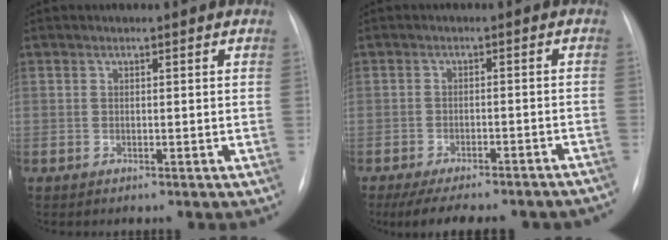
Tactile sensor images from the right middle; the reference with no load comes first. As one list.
[{"total": 17.2, "force": [-15.1, 3.7, 7.4], "torque": [-0.104, -0.001, -0.188]}]